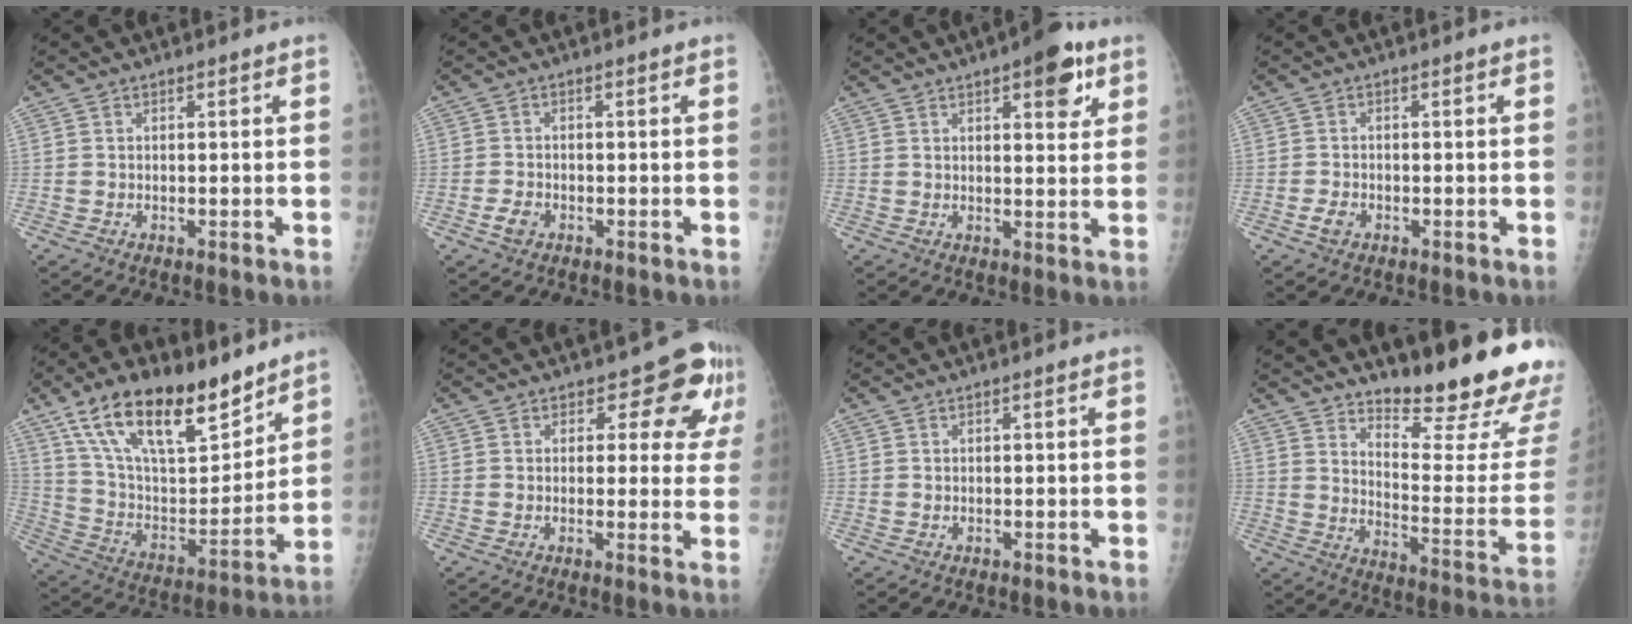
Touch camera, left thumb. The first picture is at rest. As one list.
[{"total": 2.4, "force": [-1.2, 1.7, 1.3], "torque": [-0.023, 0.003, -0.023]}, {"total": 8.5, "force": [4.4, 3.3, 6.4], "torque": [-0.062, -0.015, 0.053]}, {"total": 2.1, "force": [-1.0, 1.5, 1.2], "torque": [-0.019, 0.002, -0.020]}, {"total": 24.1, "force": [15.9, 10.2, 15.0], "torque": [-0.224, -0.049, 0.281]}, {"total": 7.9, "force": [4.4, 5.1, 4.1], "torque": [-0.008, -0.018, 0.037]}, {"total": 0.0}, {"total": 21.2, "force": [16.5, 3.9, 12.6], "torque": [-0.150, -0.144, 0.232]}]